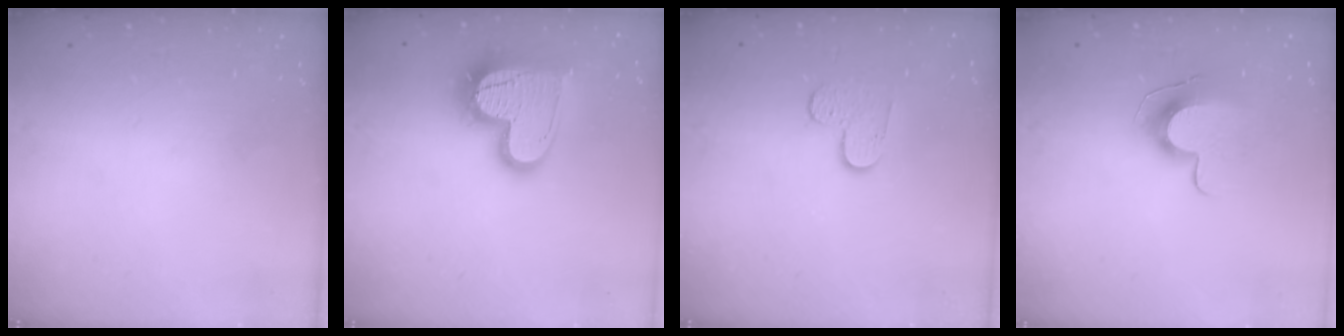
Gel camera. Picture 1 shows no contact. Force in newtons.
{"total": 17.7, "press": 17.7, "slide": 1.3}
{"total": 4.7, "press": 4.7, "slide": 0.5}
{"total": 10.1, "press": 10.1, "slide": 0.5}